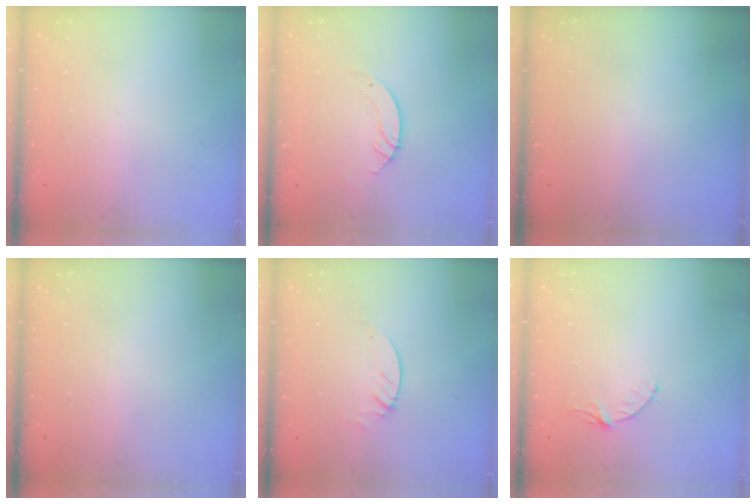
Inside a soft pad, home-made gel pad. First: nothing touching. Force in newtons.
{"total": 3.3, "press": 3.3, "slide": 0.2}
{"total": 0.0}
{"total": 0.0}
{"total": 2.3, "press": 2.3, "slide": 0.2}
{"total": 4.0, "press": 4.0, "slide": 0.4}